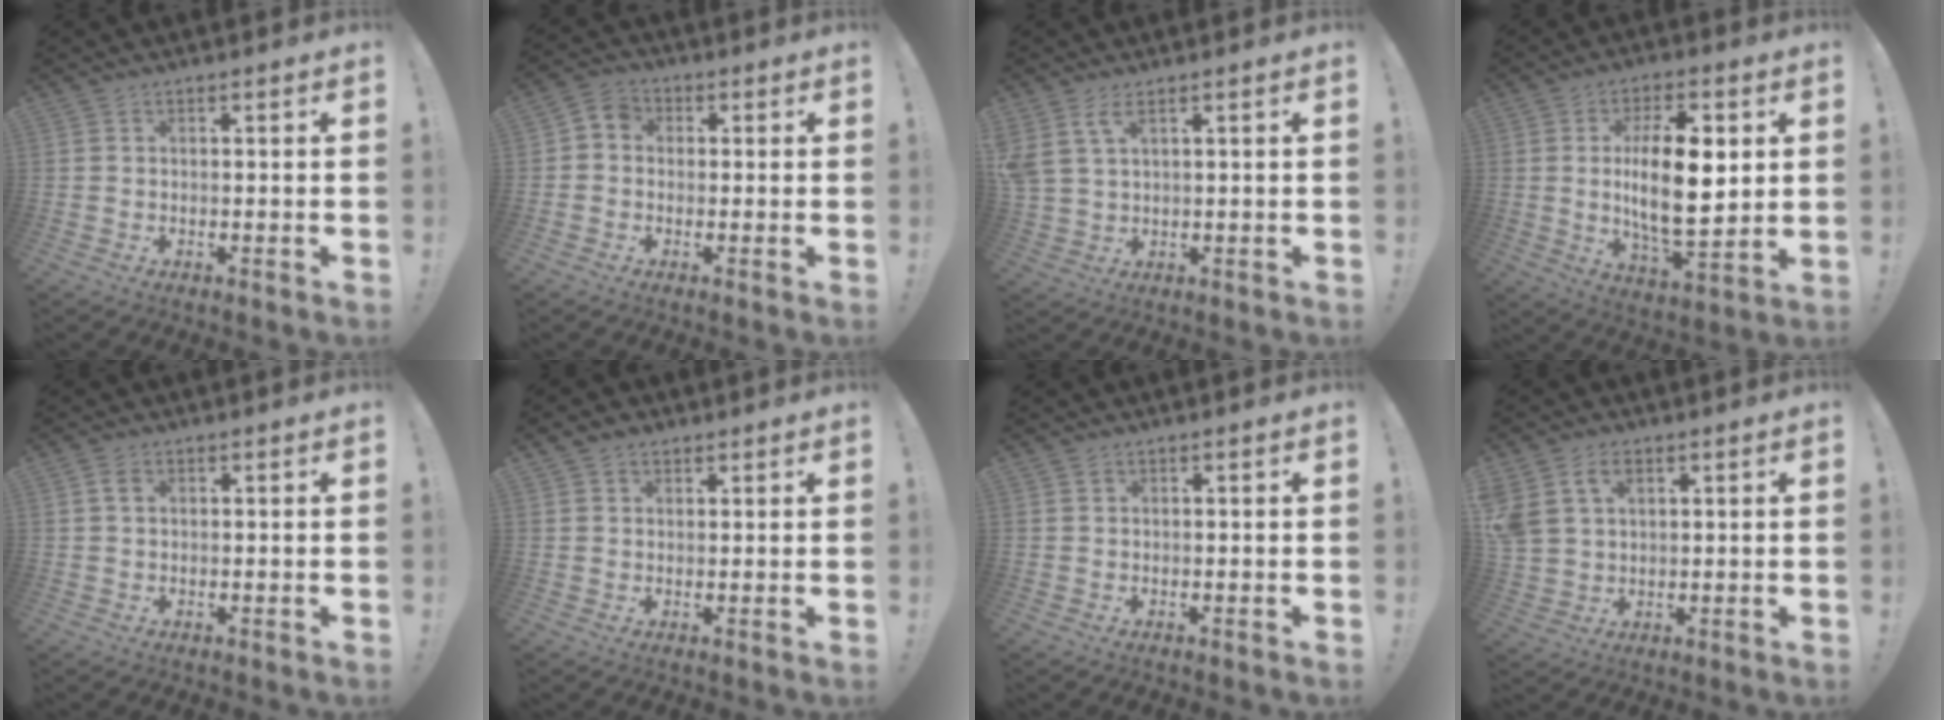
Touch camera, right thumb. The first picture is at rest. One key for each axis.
{"total": 4.2, "fx": -0.6, "fy": 3.6, "fz": 2.0, "tx": -0.043, "ty": 0.011, "tz": -0.009}
{"total": 5.3, "fx": 3.2, "fy": 1.9, "fz": 3.8, "tx": -0.071, "ty": -0.008, "tz": 0.062}
{"total": 17.7, "fx": 2.2, "fy": 7.4, "fz": 16.0, "tx": -0.273, "ty": -0.008, "tz": 0.023}
{"total": 2.1, "fx": 0.8, "fy": 1.3, "fz": 1.4, "tx": -0.021, "ty": 0.001, "tz": 0.013}
{"total": 2.7, "fx": 1.7, "fy": 2.0, "fz": 0.7, "tx": -0.004, "ty": -0.006, "tz": 0.030}
{"total": 0.6, "fx": 0.3, "fy": 0.4, "fz": 0.2, "tx": 0.004, "ty": -0.002, "tz": 0.005}
{"total": 7.8, "fx": 3.6, "fy": 5.6, "fz": 4.0, "tx": -0.074, "ty": -0.007, "tz": 0.073}